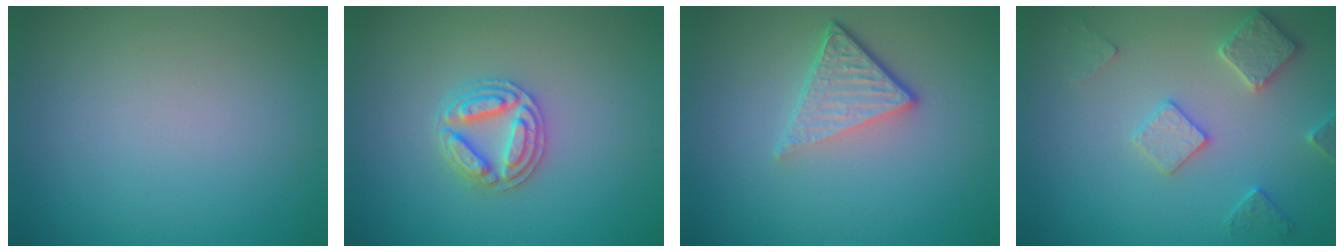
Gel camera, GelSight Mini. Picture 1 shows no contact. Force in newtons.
{"total": 3.1, "press": 3.0, "slide": 0.6}
{"total": 3.8, "press": 2.7, "slide": 2.8}
{"total": 2.9, "press": 2.8, "slide": 0.5}